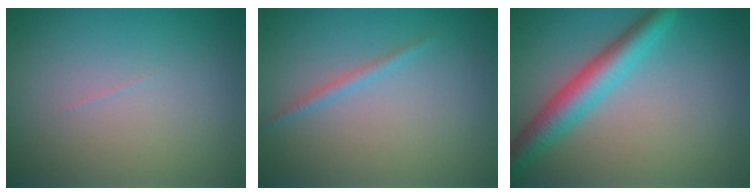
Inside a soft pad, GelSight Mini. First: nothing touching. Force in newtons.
{"total": 1.0, "press": 1.0, "slide": 0.0}
{"total": 4.3, "press": 4.3, "slide": 0.2}